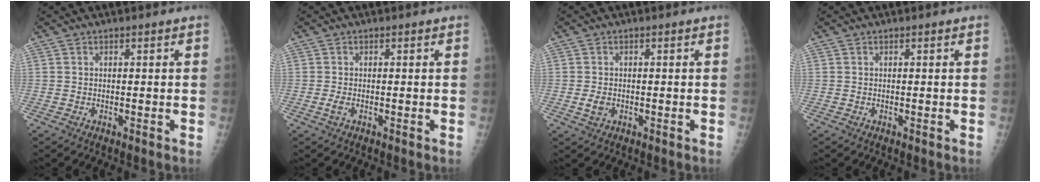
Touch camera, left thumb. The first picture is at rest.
{"total": 1.1, "force": [-0.3, 0.5, 1.0], "torque": [-0.026, -0.003, -0.007]}
{"total": 2.1, "force": [-0.5, 1.5, 1.4], "torque": [-0.026, -0.001, -0.007]}
{"total": 0.0}